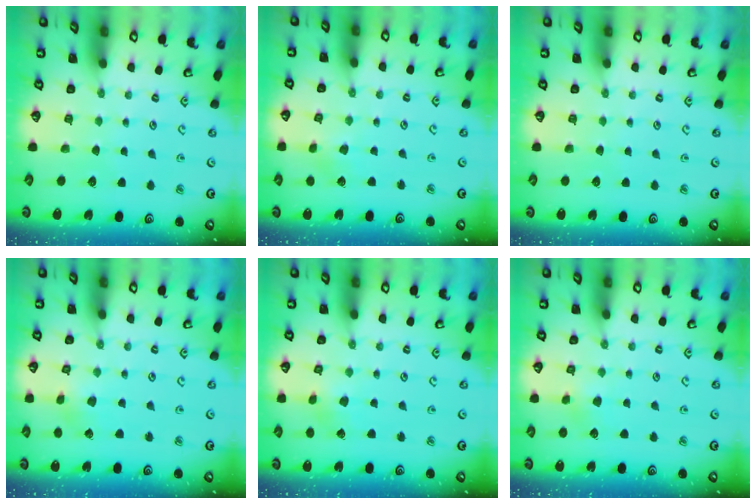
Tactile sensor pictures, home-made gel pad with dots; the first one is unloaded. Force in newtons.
{"total": 1.8, "press": 1.8, "slide": 0.2}
{"total": 0.0}
{"total": 2.0, "press": 2.0, "slide": 0.1}
{"total": 2.4, "press": 2.4, "slide": 0.2}
{"total": 2.9, "press": 2.9, "slide": 0.3}